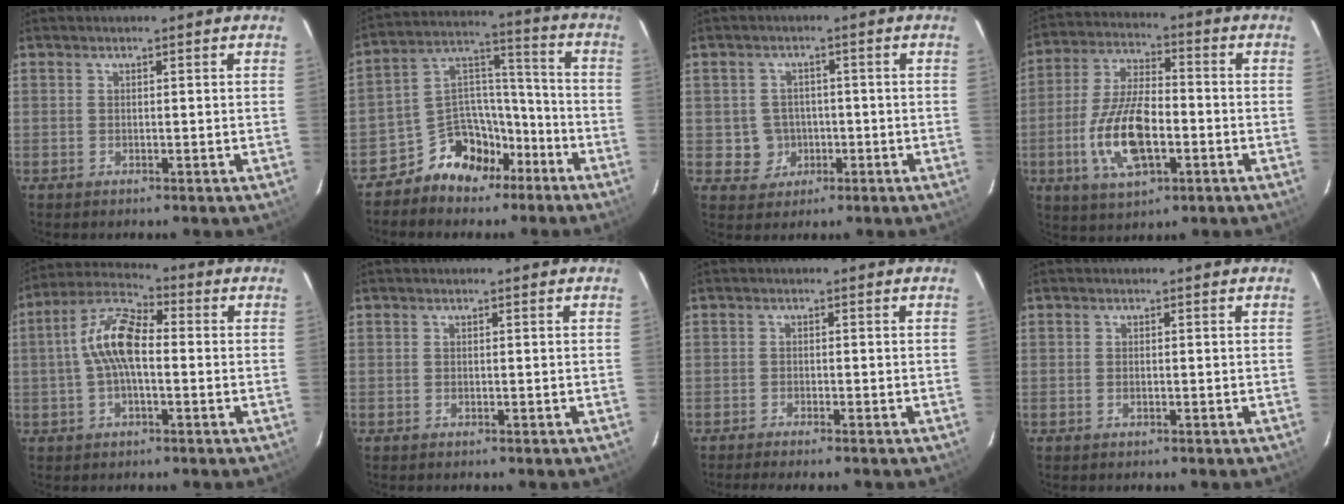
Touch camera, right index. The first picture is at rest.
{"total": 11.7, "force": [-7.9, 7.8, 3.7], "torque": [-0.066, 0.063, -0.128]}
{"total": 4.9, "force": [-0.9, 4.8, 0.5], "torque": [-0.018, 0.018, -0.001]}
{"total": 14.5, "force": [-4.2, 6.1, 12.4], "torque": [-0.262, -0.003, -0.075]}
{"total": 9.8, "force": [-0.4, 4.2, 8.9], "torque": [-0.184, 0.023, -0.013]}
{"total": 0.0}
{"total": 2.2, "force": [-1.9, -0.2, 1.1], "torque": [-0.030, -0.006, -0.034]}
{"total": 0.7, "force": [-0.2, 0.4, 0.6], "torque": [-0.013, 0.000, -0.004]}